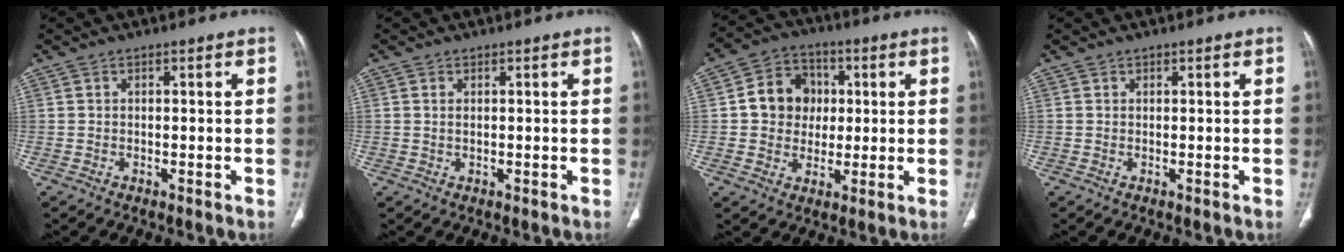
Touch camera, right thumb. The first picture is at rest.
{"total": 0.8, "force": [0.3, 0.3, 0.7], "torque": [-0.017, 0.000, 0.007]}
{"total": 10.3, "force": [1.1, 8.9, 5.0], "torque": [-0.044, 0.011, 0.012]}
{"total": 0.0}